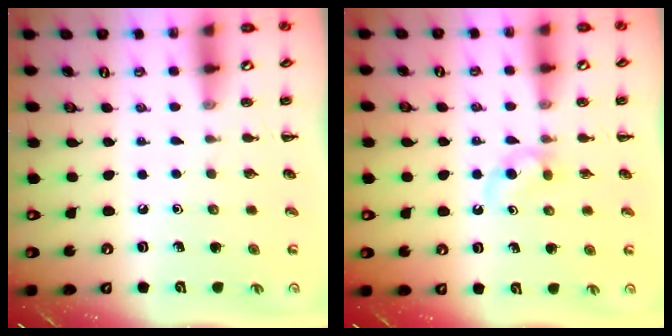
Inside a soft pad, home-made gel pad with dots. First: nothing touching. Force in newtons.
{"total": 3.7, "press": 3.5, "slide": 1.1}